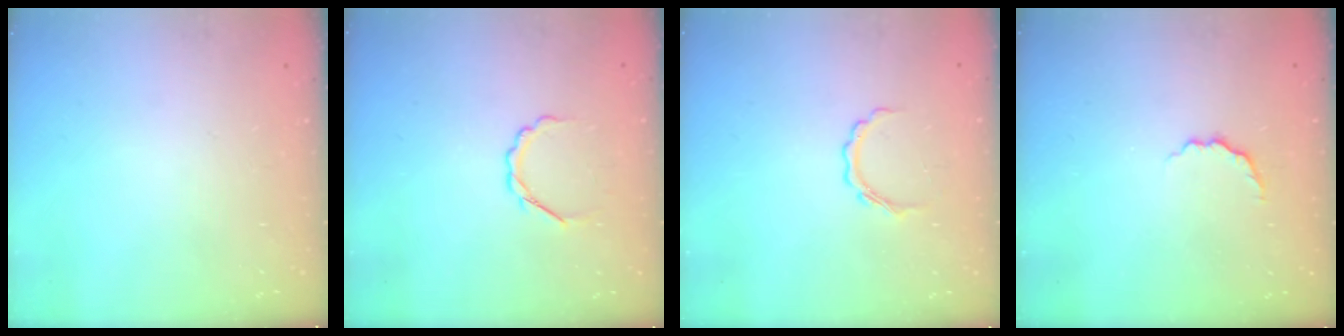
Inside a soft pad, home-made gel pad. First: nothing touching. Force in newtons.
{"total": 3.4, "press": 3.2, "slide": 1.0}
{"total": 4.3, "press": 4.3, "slide": 0.6}
{"total": 3.2, "press": 3.1, "slide": 0.8}